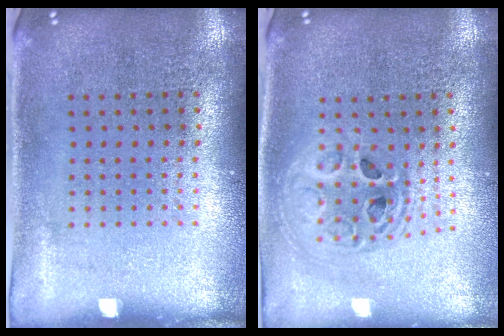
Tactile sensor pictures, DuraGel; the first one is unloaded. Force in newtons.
{"total": 1.9, "press": 1.5, "slide": 1.1}